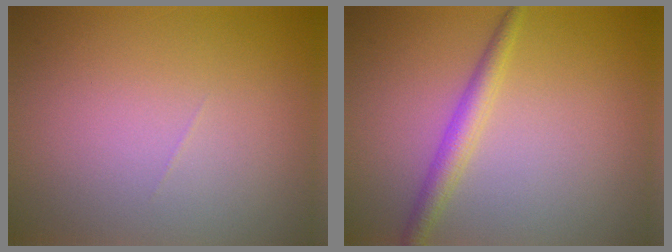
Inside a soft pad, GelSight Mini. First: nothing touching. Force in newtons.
{"total": 2.3, "press": 2.3, "slide": 0.0}